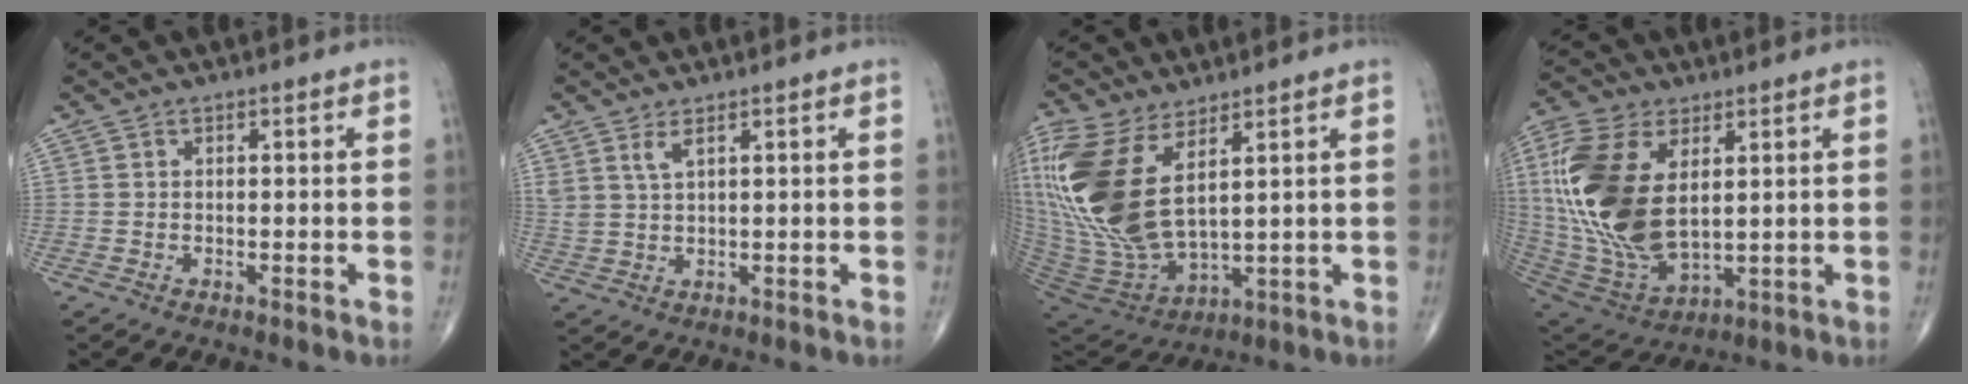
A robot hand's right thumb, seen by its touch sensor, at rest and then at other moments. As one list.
[{"total": 2.9, "force": [1.9, 0.7, 2.1], "torque": [-0.047, -0.010, 0.044]}, {"total": 19.9, "force": [7.1, 9.2, 16.2], "torque": [-0.370, -0.036, 0.152]}, {"total": 21.9, "force": [4.3, 12.0, 17.8], "torque": [-0.387, -0.026, 0.088]}]